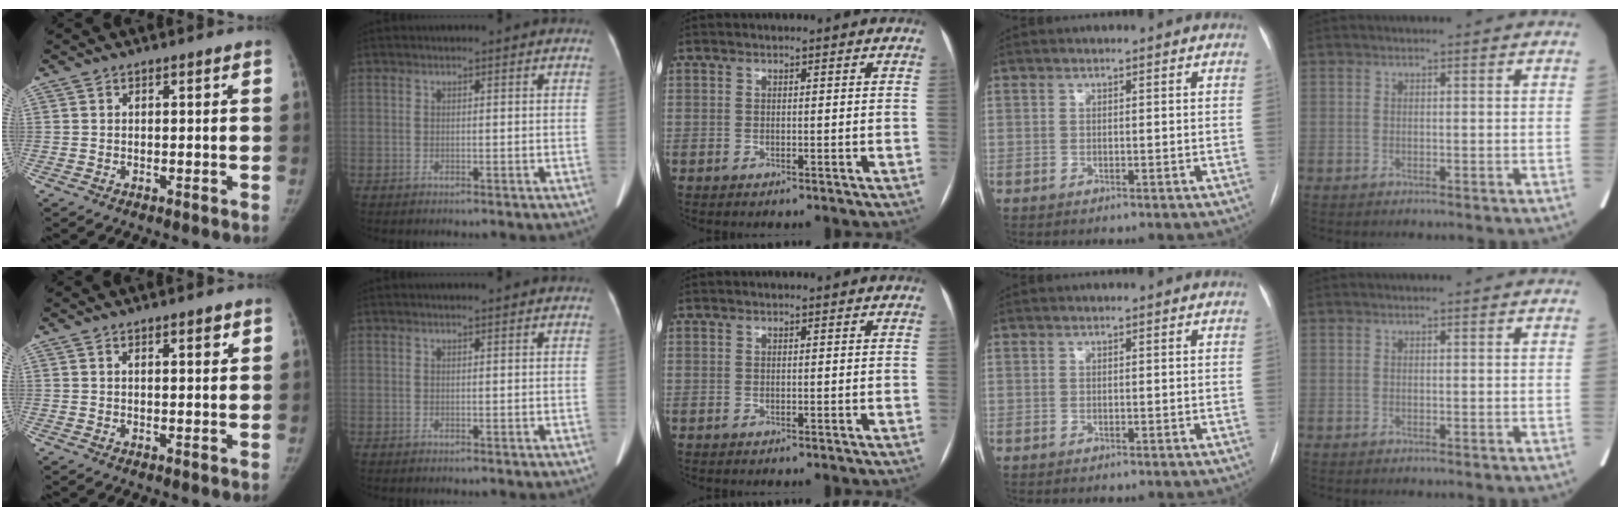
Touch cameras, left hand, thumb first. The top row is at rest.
{"thumb": {"total": 2.4, "force": [1.4, 0.7, 1.8], "torque": [-0.019, -0.006, 0.020]}, "index": {"total": 2.1, "force": [1.9, 0.0, 0.9], "torque": [-0.012, 0.013, 0.023]}}